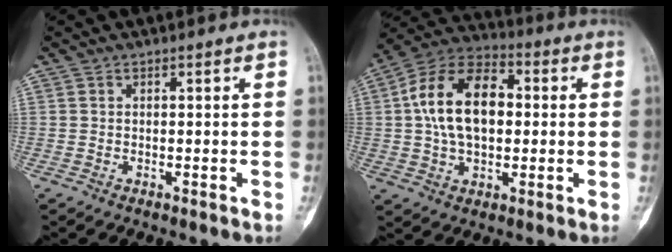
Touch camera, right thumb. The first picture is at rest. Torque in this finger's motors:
{"motor_torque": [0.22, 0.69, 0.76, -0.39, 0.41]}